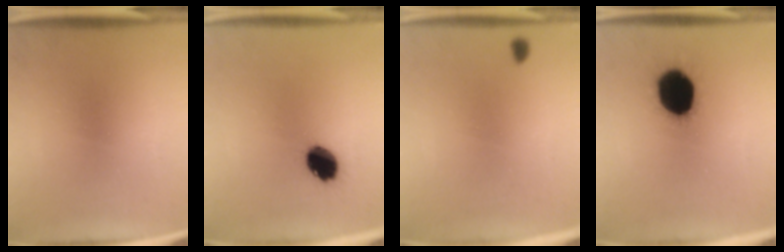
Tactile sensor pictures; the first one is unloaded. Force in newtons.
{"total": 10.2}
{"total": 0.7}
{"total": 17.8}